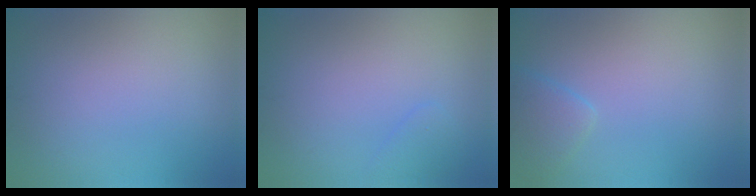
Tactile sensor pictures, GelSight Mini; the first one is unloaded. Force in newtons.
{"total": 1.2, "press": 1.2, "slide": 0.1}
{"total": 2.1, "press": 2.1, "slide": 0.2}